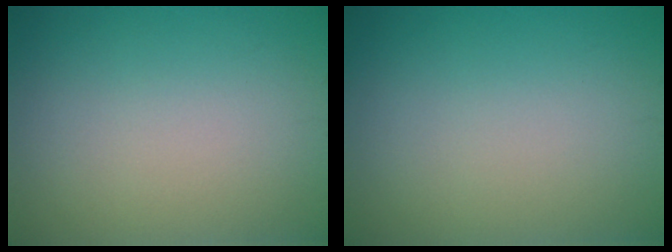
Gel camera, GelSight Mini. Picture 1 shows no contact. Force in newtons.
{"total": 0.0}